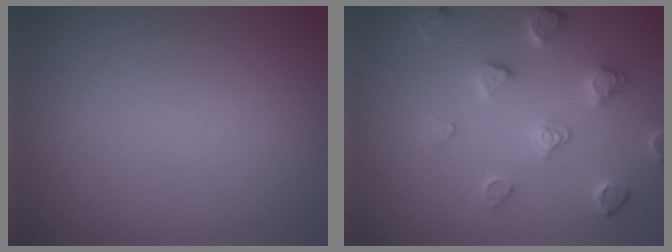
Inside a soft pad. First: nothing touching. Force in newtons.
{"total": 3.6, "press": 3.5, "slide": 0.8}